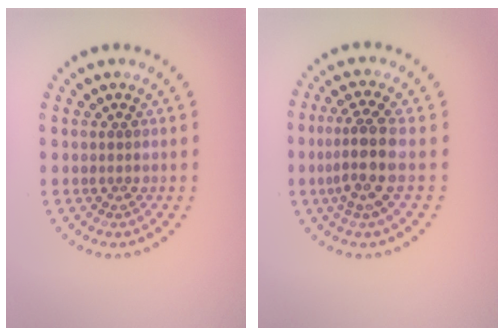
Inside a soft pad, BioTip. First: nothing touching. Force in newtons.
{"total": 3.8, "press": 3.0, "slide": 2.3}